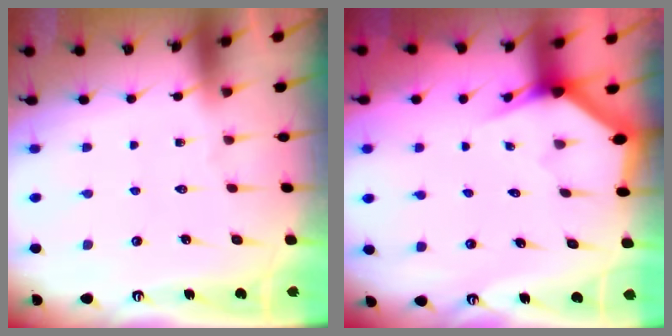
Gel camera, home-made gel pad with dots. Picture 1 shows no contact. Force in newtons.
{"total": 2.6, "press": 2.6, "slide": 0.0}